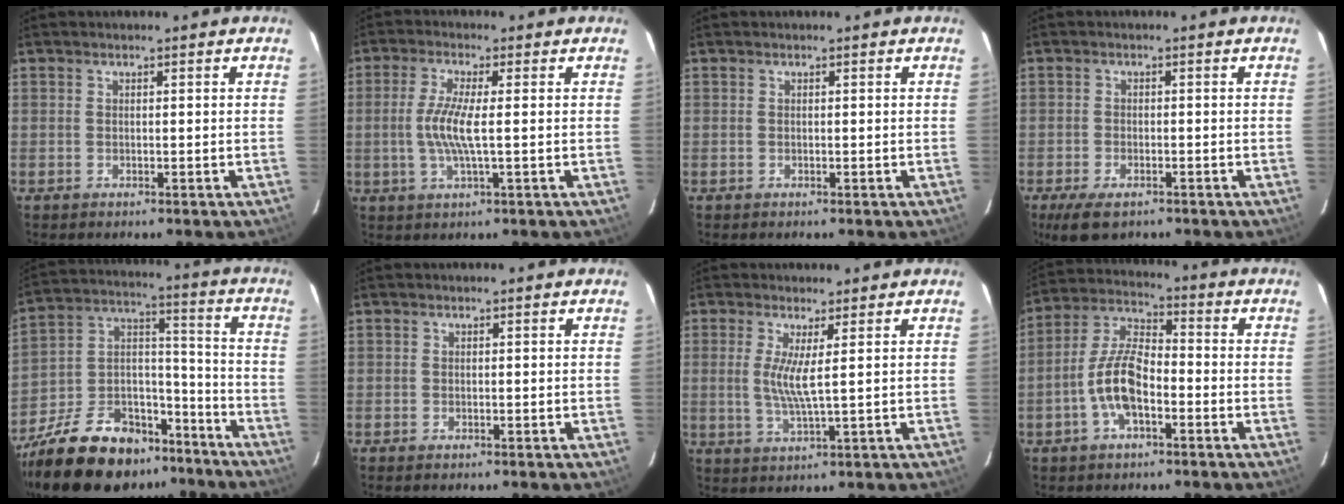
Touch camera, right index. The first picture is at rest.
{"total": 6.6, "force": [-0.4, 0.6, 6.6], "torque": [-0.135, -0.003, -0.009]}
{"total": 0.0}
{"total": 6.1, "force": [-4.1, 2.7, 3.6], "torque": [-0.089, -0.023, -0.072]}
{"total": 27.0, "force": [-19.5, 13.6, 12.8], "torque": [-0.275, 0.036, -0.296]}
{"total": 0.5, "force": [-0.4, 0.2, 0.2], "torque": [-0.005, -0.003, -0.009]}
{"total": 4.9, "force": [0.9, -0.1, 4.8], "torque": [-0.098, -0.012, 0.014]}
{"total": 11.9, "force": [-4.2, 4.8, 10.0], "torque": [-0.216, 0.009, -0.082]}